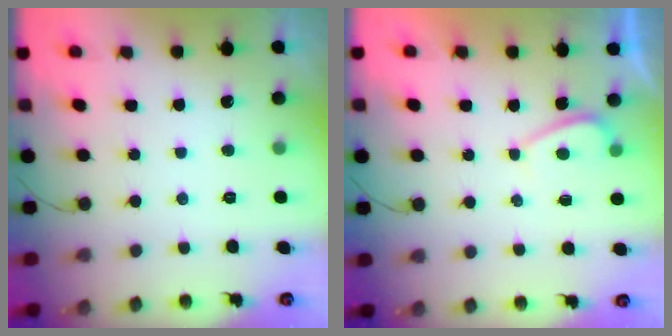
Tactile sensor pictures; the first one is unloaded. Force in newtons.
{"total": 1.6, "press": 1.5, "slide": 0.6}